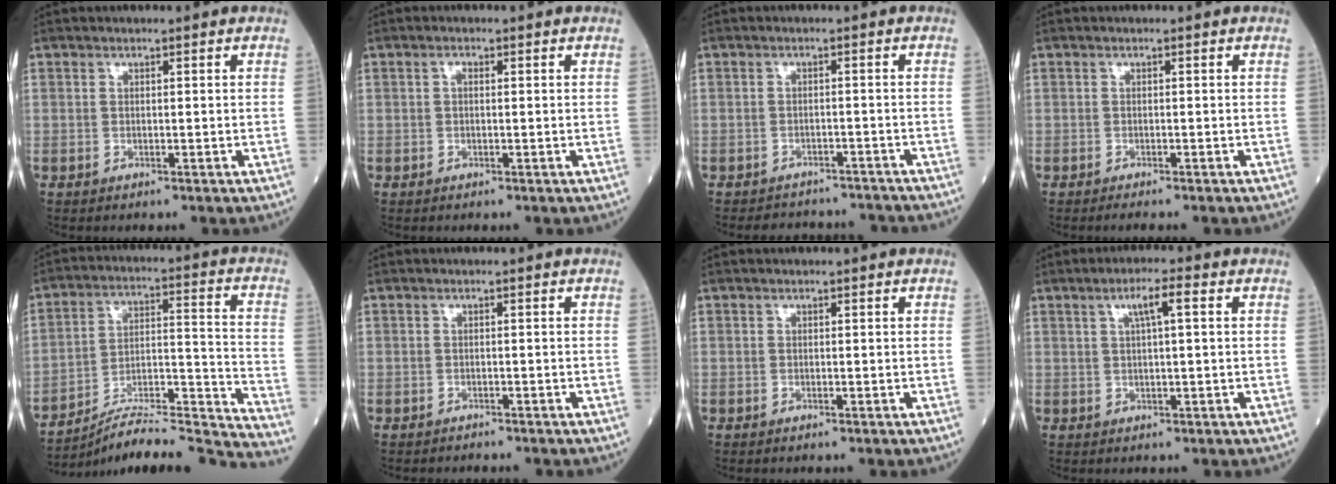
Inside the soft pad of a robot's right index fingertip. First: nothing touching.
{"total": 0.7, "force": [0.1, 0.4, 0.6], "torque": [-0.011, 0.003, -0.001]}
{"total": 8.0, "force": [-7.6, 2.2, 0.8], "torque": [-0.006, 0.012, -0.087]}
{"total": 3.0, "force": [-2.6, 0.0, 1.5], "torque": [-0.016, -0.003, -0.031]}
{"total": 23.2, "force": [-22.1, -0.9, 6.9], "torque": [-0.075, 0.016, -0.328]}
{"total": 1.5, "force": [-1.4, 0.2, 0.2], "torque": [-0.006, -0.001, -0.019]}
{"total": 0.0}
{"total": 4.0, "force": [1.4, 0.3, 3.7], "torque": [-0.068, 0.010, 0.024]}